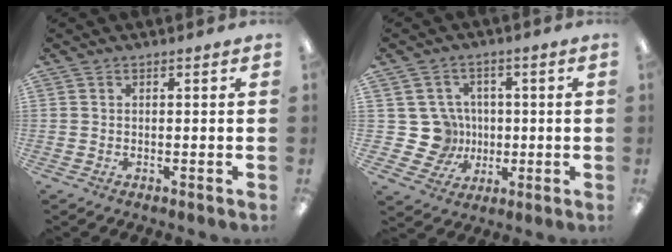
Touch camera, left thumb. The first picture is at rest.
{"total": 10.5, "force": [0.0, 10.1, 3.0], "torque": [-0.068, 0.006, 0.013]}